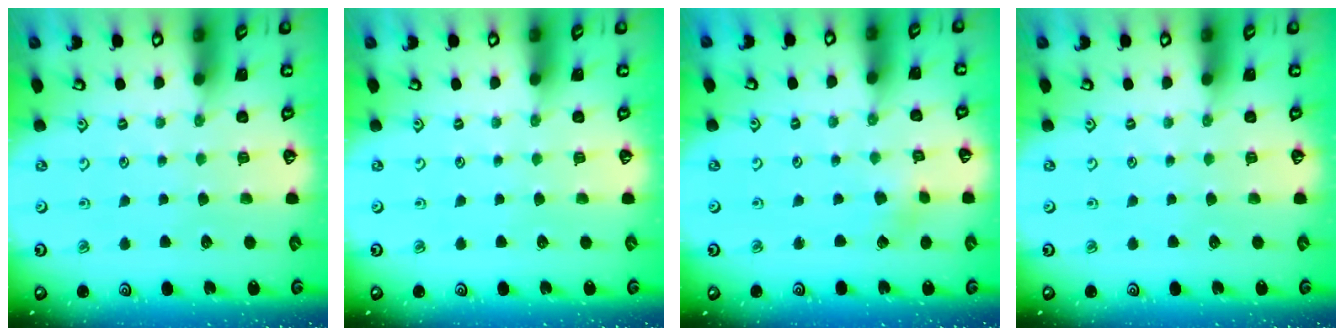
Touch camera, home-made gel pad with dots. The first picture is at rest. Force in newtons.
{"total": 0.0}
{"total": 2.1, "press": 2.1, "slide": 0.2}
{"total": 0.0}